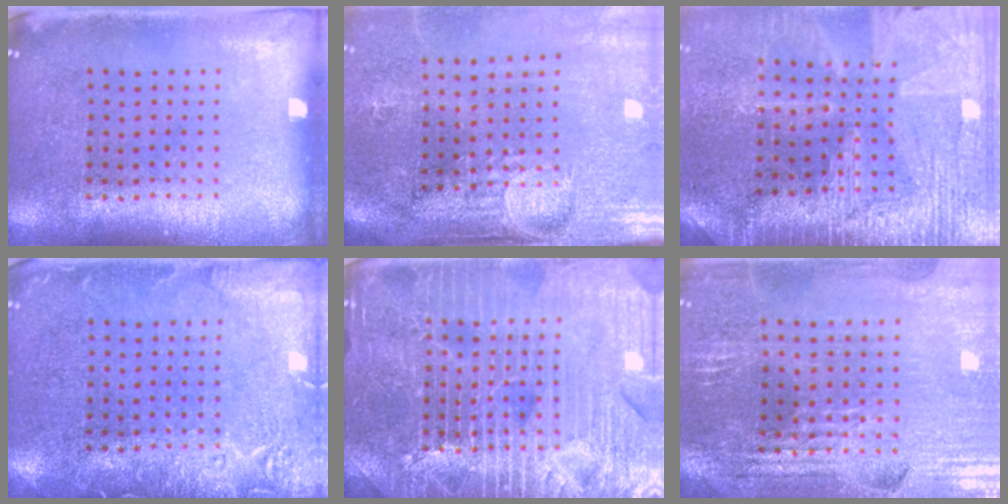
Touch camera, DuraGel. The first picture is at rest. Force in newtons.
{"total": 4.4, "press": 3.6, "slide": 2.6}
{"total": 3.5, "press": 3.3, "slide": 1.2}
{"total": 2.7, "press": 2.7, "slide": 0.5}
{"total": 7.0, "press": 6.9, "slide": 0.9}
{"total": 2.9, "press": 2.8, "slide": 0.5}